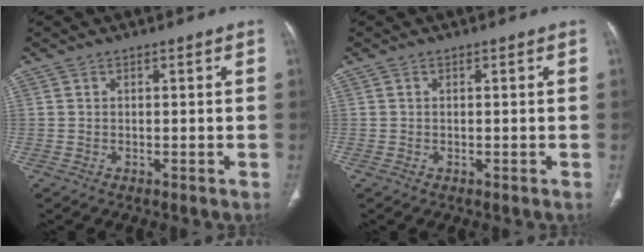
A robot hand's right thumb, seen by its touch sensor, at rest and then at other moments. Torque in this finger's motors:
{"motor_torque": [0.18, 0.28, -0.19, -0.17, 0.01]}